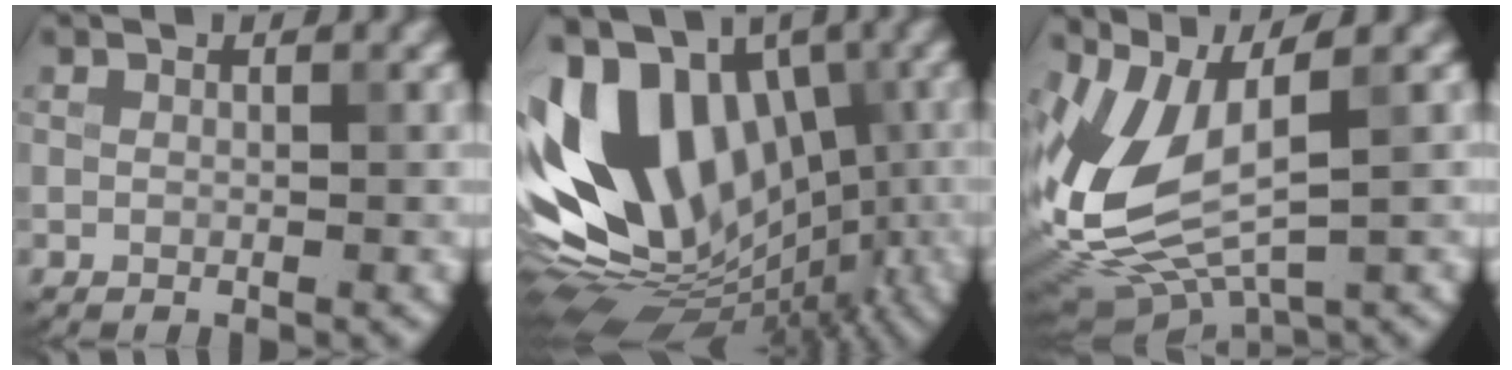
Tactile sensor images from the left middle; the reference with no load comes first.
{"total": 16.5, "force": [0.5, 11.4, 11.9], "torque": [-0.203, 0.032, 0.006]}
{"total": 8.5, "force": [0.6, 4.0, 7.5], "torque": [-0.179, -0.009, 0.016]}